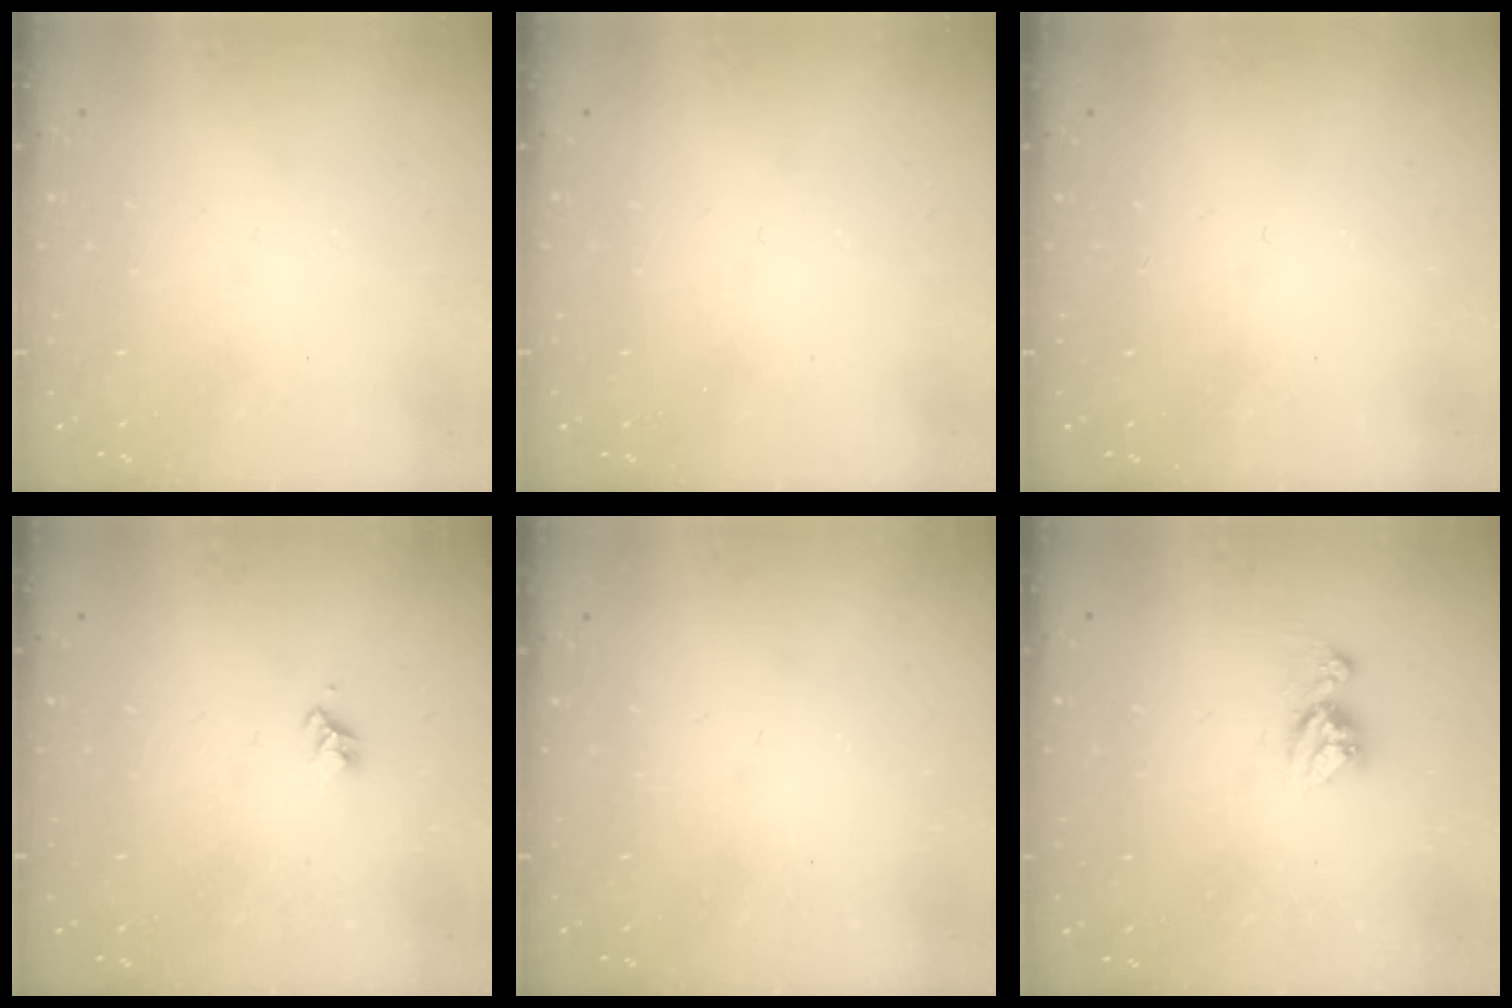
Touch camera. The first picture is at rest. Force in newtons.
{"total": 0.0}
{"total": 0.0}
{"total": 2.7, "press": 2.7, "slide": 0.2}
{"total": 0.0}
{"total": 8.7, "press": 8.7, "slide": 0.8}